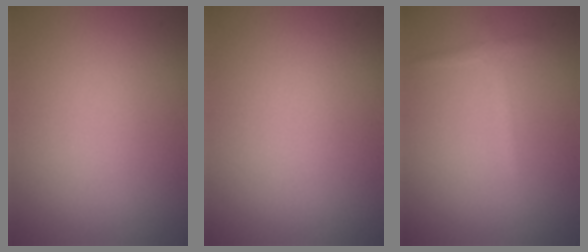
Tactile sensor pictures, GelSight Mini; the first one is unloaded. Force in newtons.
{"total": 0.0}
{"total": 1.1, "press": 1.1, "slide": 0.1}